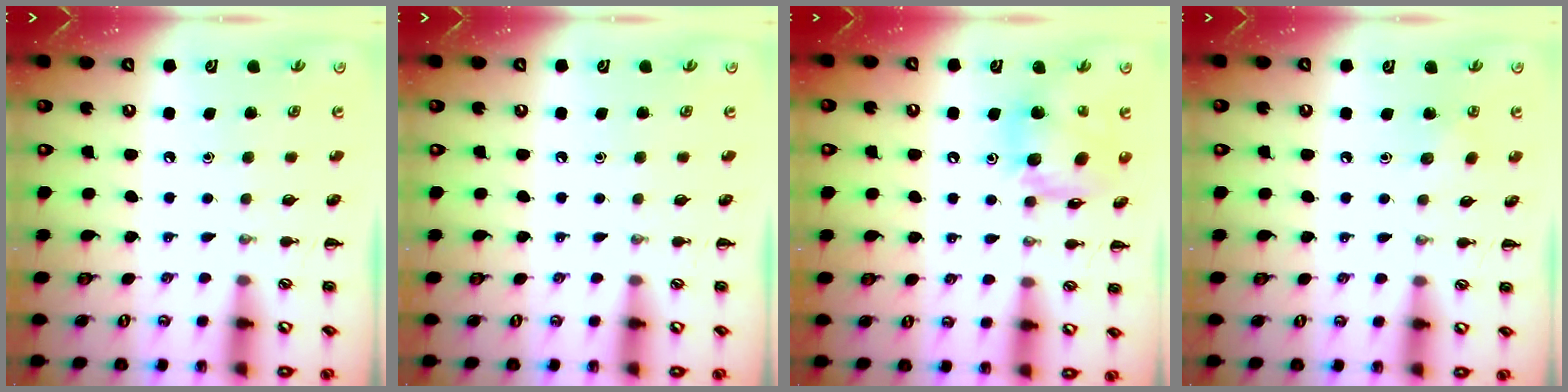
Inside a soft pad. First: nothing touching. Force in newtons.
{"total": 0.0}
{"total": 14.4, "press": 14.2, "slide": 2.2}
{"total": 3.0, "press": 2.9, "slide": 0.9}